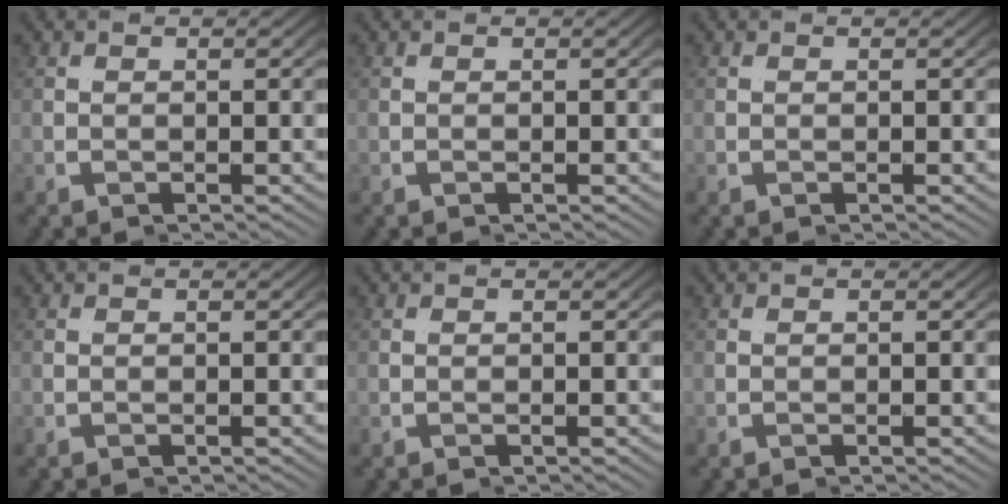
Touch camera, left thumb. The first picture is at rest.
{"total": 0.0}
{"total": 0.0}
{"total": 0.0}
{"total": 0.0}
{"total": 0.0}